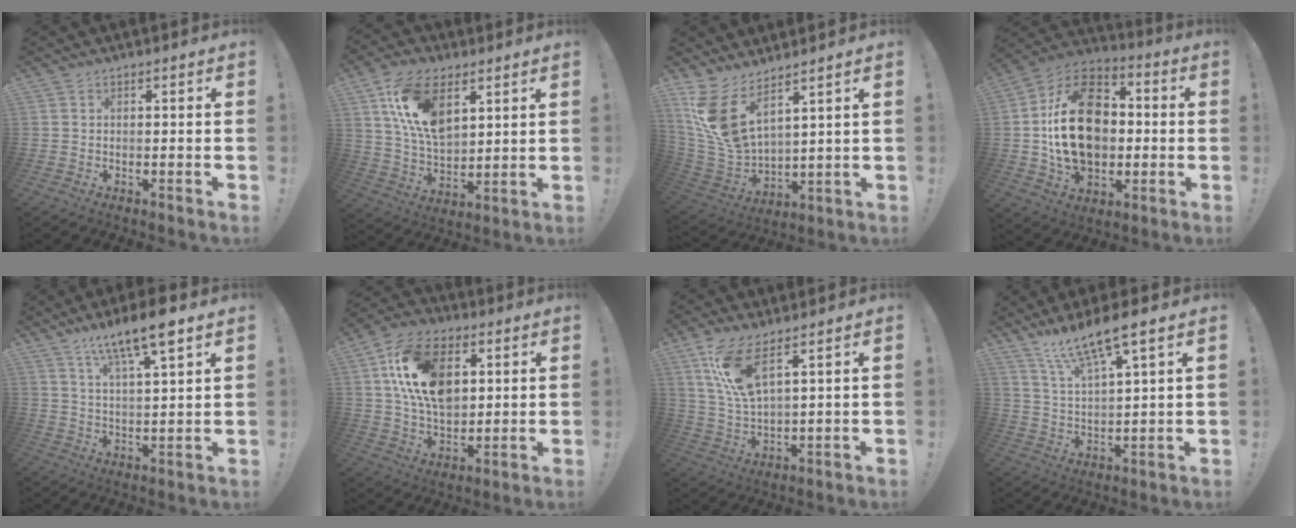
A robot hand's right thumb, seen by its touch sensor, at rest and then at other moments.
{"total": 16.2, "force": [7.6, 9.3, 10.8], "torque": [-0.214, -0.029, 0.139]}
{"total": 12.7, "force": [8.2, 5.2, 8.1], "torque": [-0.178, -0.075, 0.150]}
{"total": 23.9, "force": [0.8, 17.2, 16.5], "torque": [-0.271, 0.020, 0.025]}
{"total": 11.6, "force": [8.0, 1.5, 8.3], "torque": [-0.141, -0.043, 0.130]}
{"total": 19.5, "force": [5.5, 12.6, 13.8], "torque": [-0.245, -0.008, 0.098]}
{"total": 10.8, "force": [6.5, 3.0, 8.1], "torque": [-0.171, -0.028, 0.121]}
{"total": 11.2, "force": [9.0, 1.0, 6.6], "torque": [-0.134, -0.048, 0.153]}